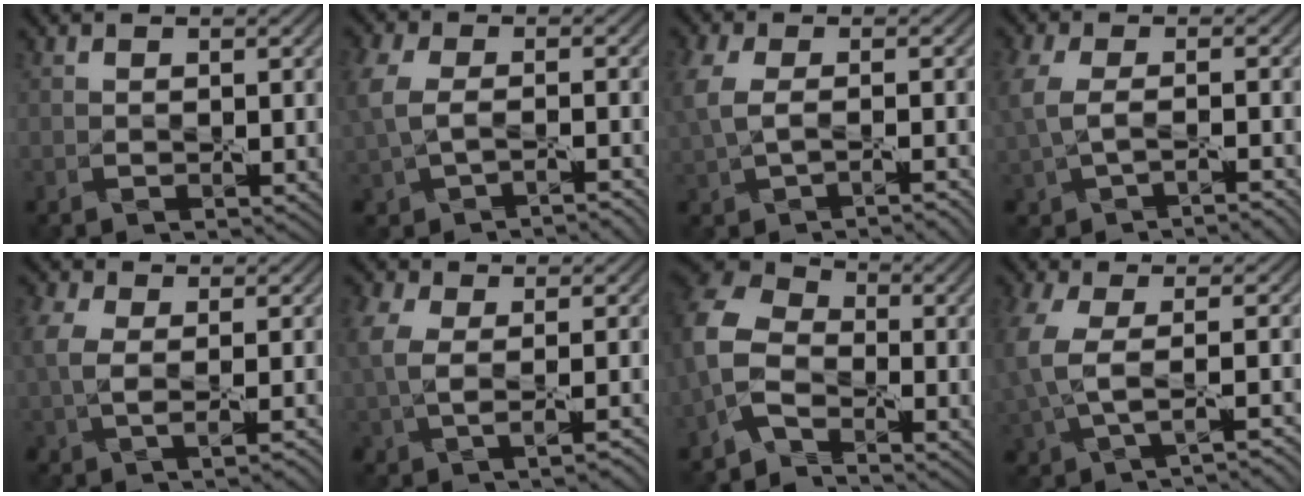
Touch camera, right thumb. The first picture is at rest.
{"total": 4.8, "force": [-0.9, 2.9, 3.7], "torque": [-0.092, -0.009, -0.012]}
{"total": 3.4, "force": [-0.2, 1.5, 3.0], "torque": [-0.084, -0.001, -0.001]}
{"total": 3.5, "force": [-0.7, 1.7, 3.0], "torque": [-0.084, -0.006, -0.012]}
{"total": 4.2, "force": [0.4, 2.1, 3.6], "torque": [-0.081, 0.002, 0.011]}
{"total": 5.2, "force": [0.3, 2.8, 4.4], "torque": [-0.102, 0.003, 0.015]}
{"total": 6.5, "force": [-3.0, 4.6, 3.5], "torque": [-0.094, 0.000, -0.079]}
{"total": 4.9, "force": [-0.5, 1.9, 4.4], "torque": [-0.116, -0.009, -0.007]}